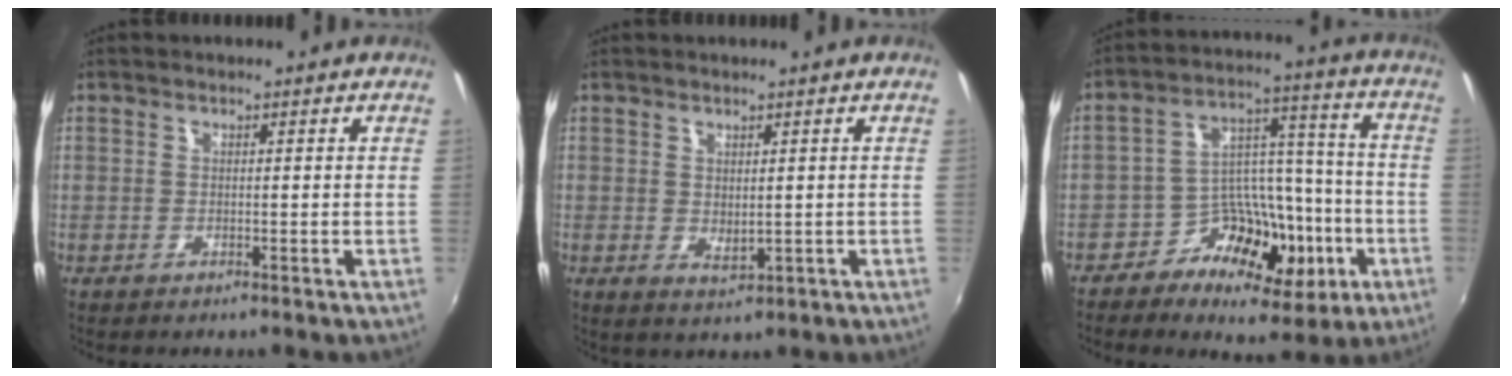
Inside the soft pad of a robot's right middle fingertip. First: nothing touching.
{"total": 1.9, "force": [0.9, 0.9, 1.4], "torque": [-0.016, -0.006, 0.018]}
{"total": 14.3, "force": [-6.6, 10.1, 7.6], "torque": [-0.134, 0.033, -0.101]}